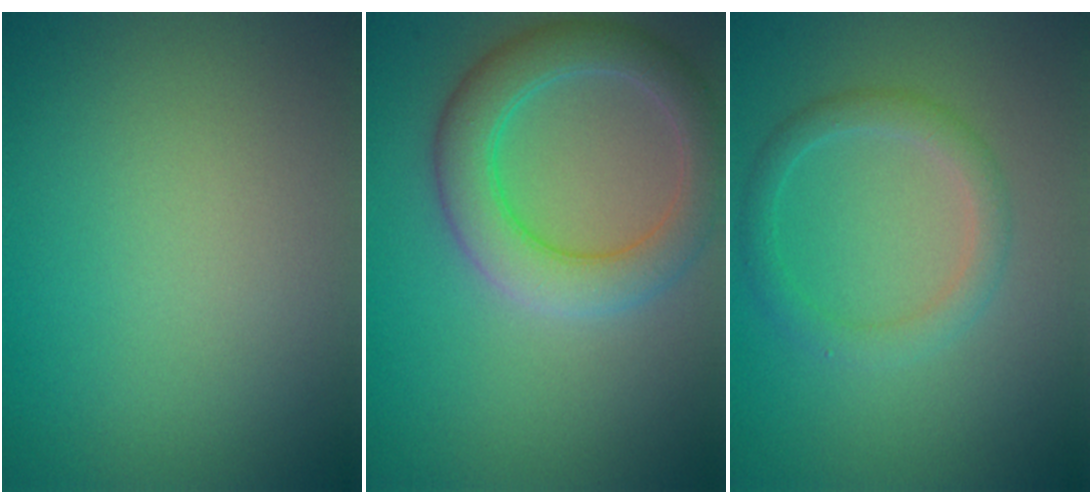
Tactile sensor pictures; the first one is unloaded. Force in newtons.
{"total": 5.3, "press": 5.3, "slide": 0.3}
{"total": 2.4, "press": 2.3, "slide": 0.1}